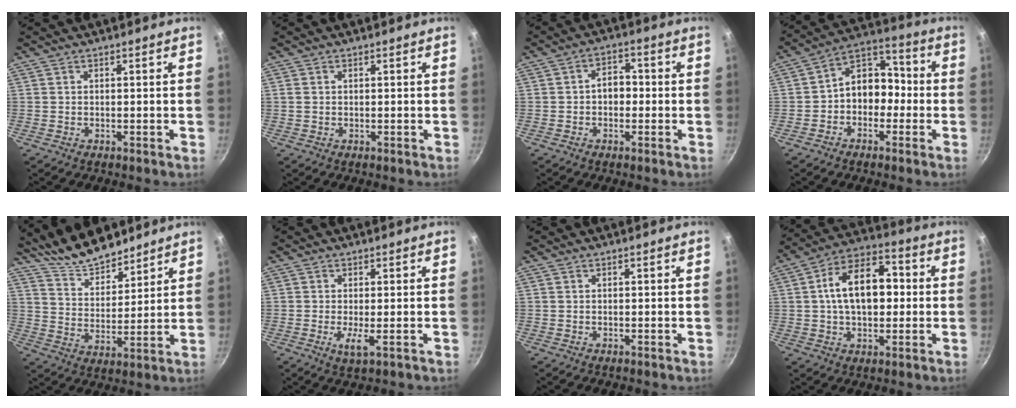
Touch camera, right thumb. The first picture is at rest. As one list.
[{"total": 0.8, "force": [0.1, 0.7, 0.5], "torque": [-0.009, 0.003, 0.002]}, {"total": 4.5, "force": [-0.5, 3.3, 3.0], "torque": [-0.016, 0.015, -0.013]}, {"total": 10.0, "force": [-1.8, 7.7, 6.1], "torque": [-0.039, 0.054, -0.047]}, {"total": 11.6, "force": [10.1, 4.0, 4.1], "torque": [-0.044, -0.071, 0.181]}, {"total": 2.9, "force": [-0.6, 0.5, 2.8], "torque": [-0.060, -0.010, -0.008]}, {"total": 0.0}, {"total": 15.1, "force": [1.1, 9.5, 11.6], "torque": [-0.151, 0.030, 0.004]}]